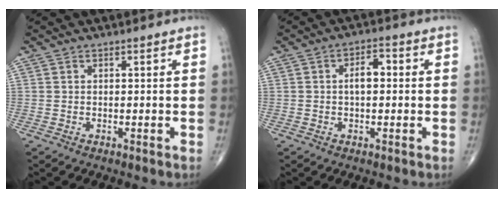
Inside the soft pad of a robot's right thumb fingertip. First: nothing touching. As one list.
[{"total": 4.1, "force": [0.2, 2.2, 3.5], "torque": [-0.054, 0.013, -0.002]}]